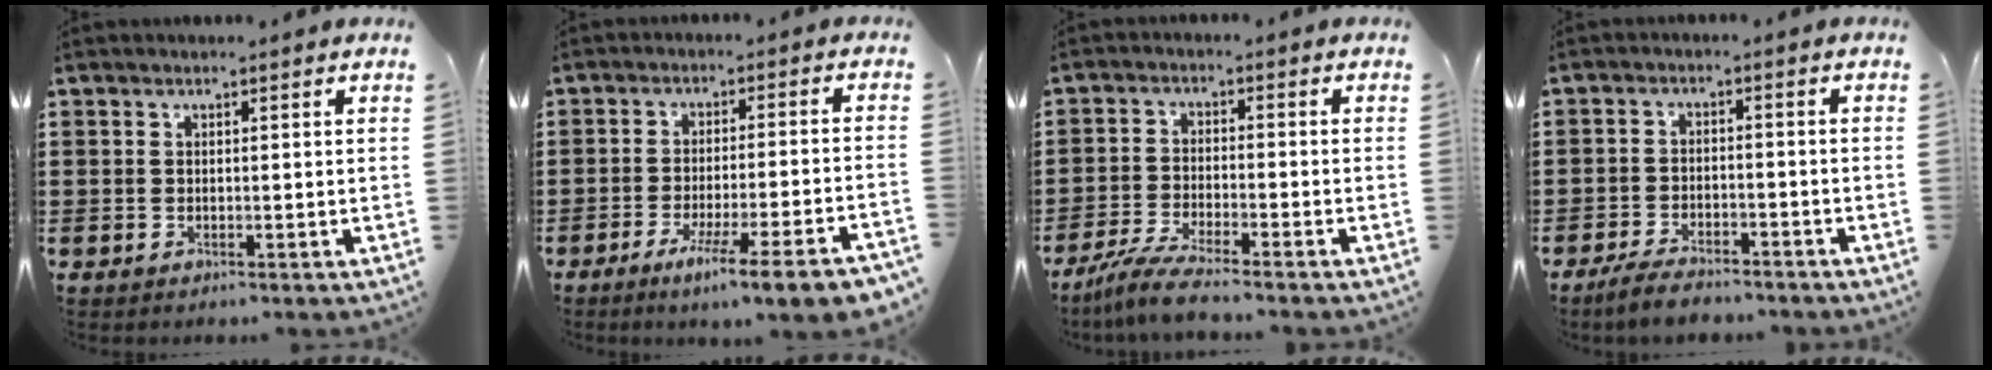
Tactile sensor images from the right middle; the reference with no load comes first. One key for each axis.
{"total": 7.6, "fx": -5.4, "fy": -0.3, "fz": 5.3, "tx": -0.090, "ty": -0.016, "tz": -0.099}
{"total": 5.0, "fx": -4.4, "fy": -0.3, "fz": 2.3, "tx": -0.061, "ty": -0.020, "tz": -0.087}
{"total": 3.9, "fx": -3.6, "fy": 0.8, "fz": 1.0, "tx": -0.027, "ty": 0.006, "tz": -0.076}